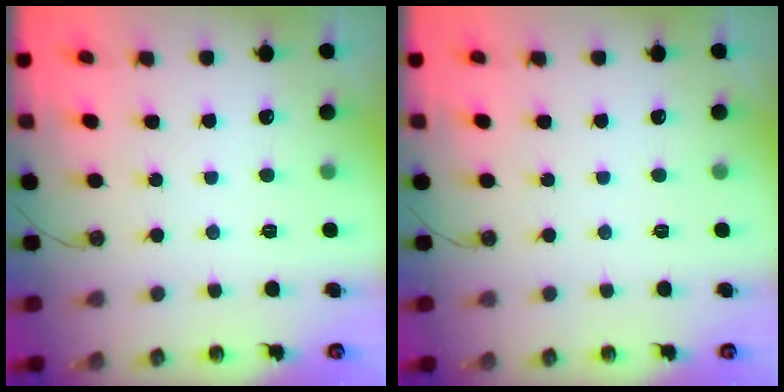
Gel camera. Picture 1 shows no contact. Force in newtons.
{"total": 0.0}